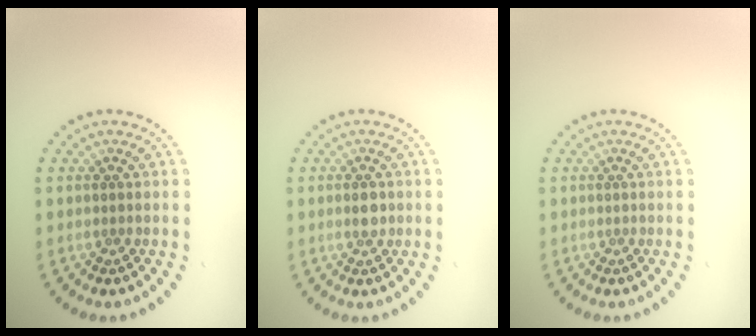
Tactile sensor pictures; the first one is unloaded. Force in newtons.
{"total": 1.5, "press": 1.5, "slide": 0.2}
{"total": 0.0}